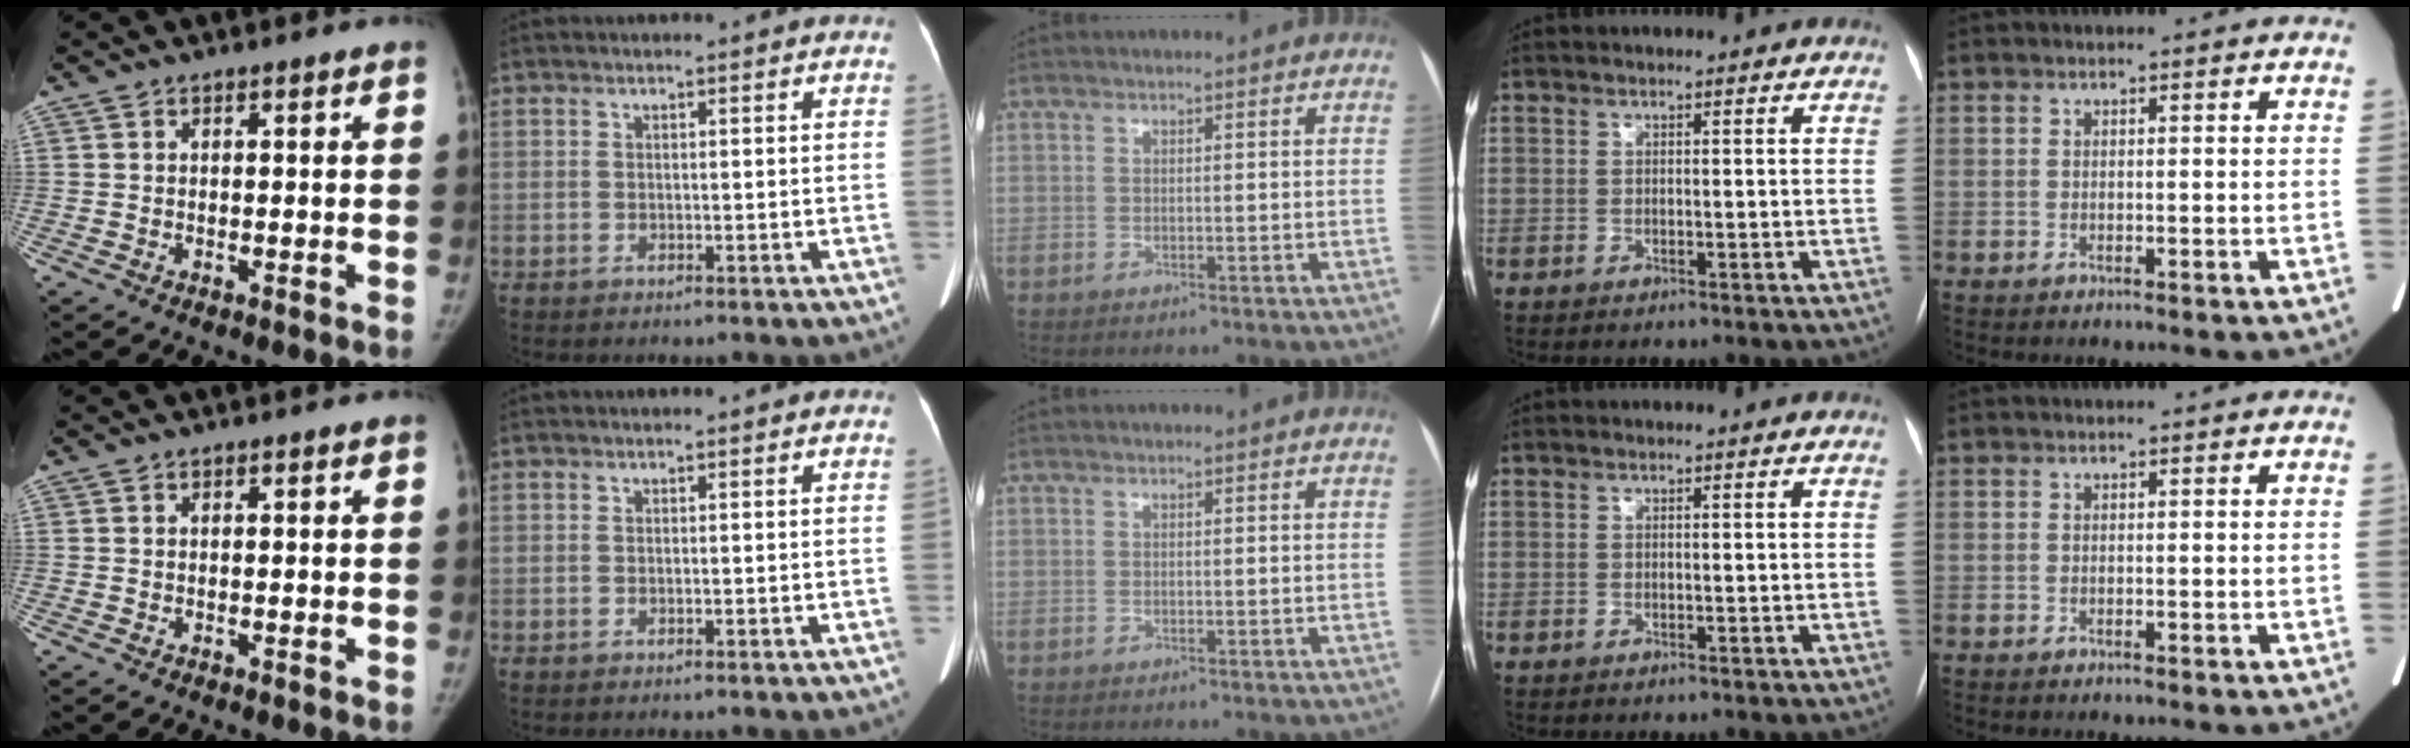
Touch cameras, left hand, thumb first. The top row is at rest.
{}